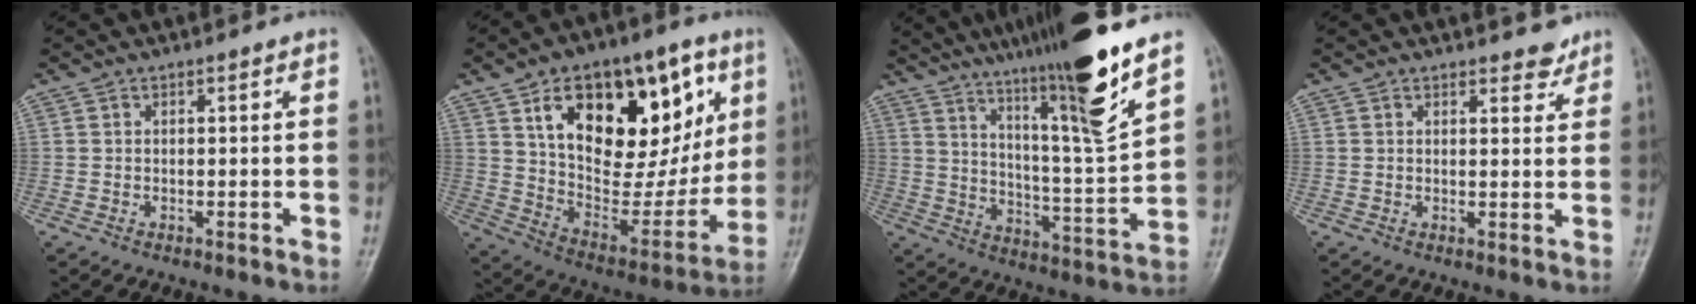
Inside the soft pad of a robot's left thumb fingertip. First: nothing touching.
{"total": 28.4, "force": [11.6, 15.4, 20.8], "torque": [-0.272, -0.013, 0.197]}
{"total": 18.3, "force": [12.5, 0.4, 13.4], "torque": [-0.200, -0.070, 0.207]}
{"total": 2.8, "force": [2.5, 1.2, 0.7], "torque": [0.008, -0.019, 0.028]}